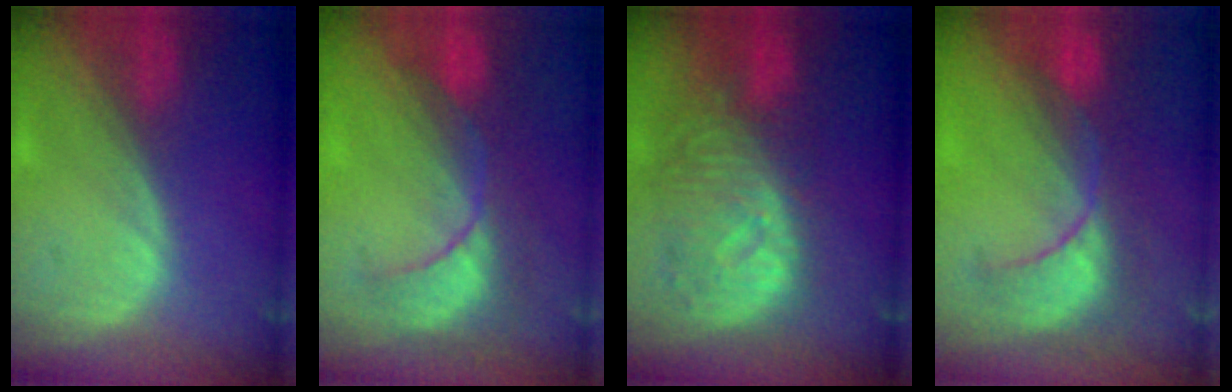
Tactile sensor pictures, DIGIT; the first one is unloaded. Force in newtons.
{"total": 8.0, "press": 7.9, "slide": 1.6}
{"total": 11.1, "press": 9.7, "slide": 5.3}
{"total": 8.1, "press": 8.0, "slide": 0.7}